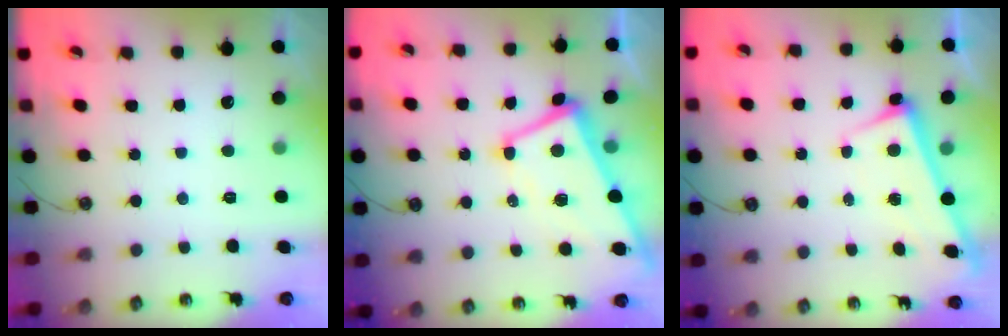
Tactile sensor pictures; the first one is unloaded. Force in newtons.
{"total": 2.0, "press": 1.7, "slide": 1.1}
{"total": 2.8, "press": 2.8, "slide": 0.4}